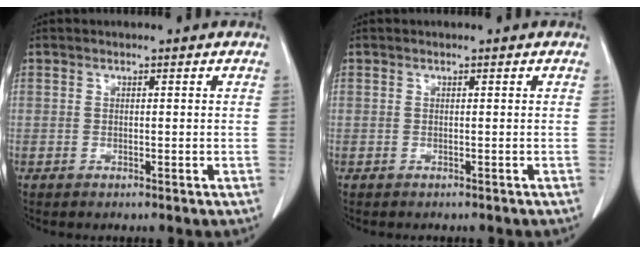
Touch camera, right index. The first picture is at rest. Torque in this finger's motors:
{"motor_torque": [-0.66, 0.13, -0.20, -0.07]}